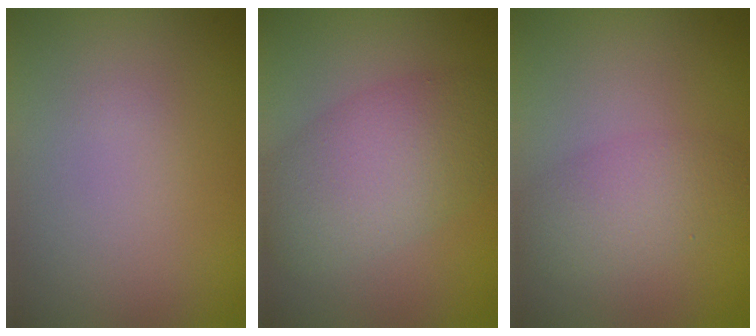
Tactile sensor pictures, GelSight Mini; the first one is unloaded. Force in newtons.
{"total": 6.2, "press": 6.2, "slide": 0.3}
{"total": 3.1, "press": 3.1, "slide": 0.1}